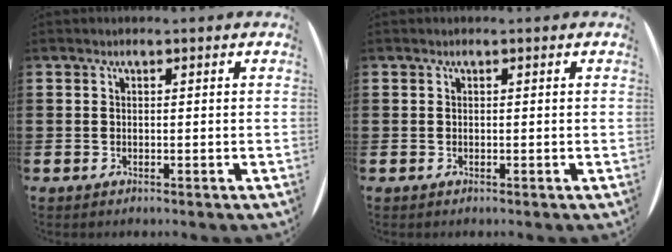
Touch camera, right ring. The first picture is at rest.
{"total": 0.0}